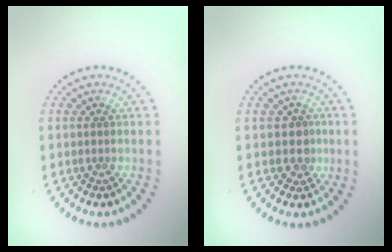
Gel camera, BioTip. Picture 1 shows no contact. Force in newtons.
{"total": 1.8, "press": 1.4, "slide": 1.2}